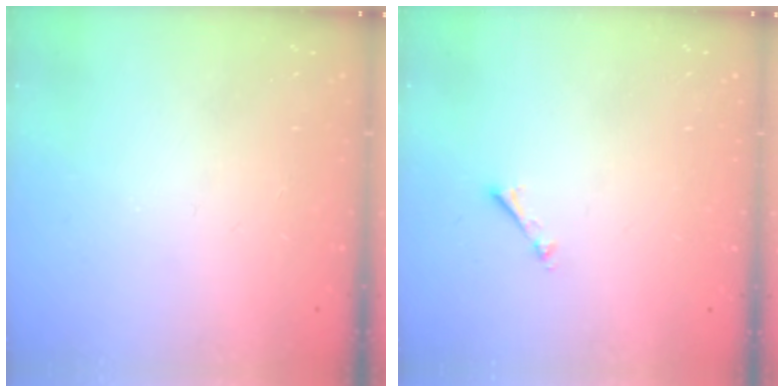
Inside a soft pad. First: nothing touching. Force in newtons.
{"total": 0.6, "press": 0.6, "slide": 0.2}